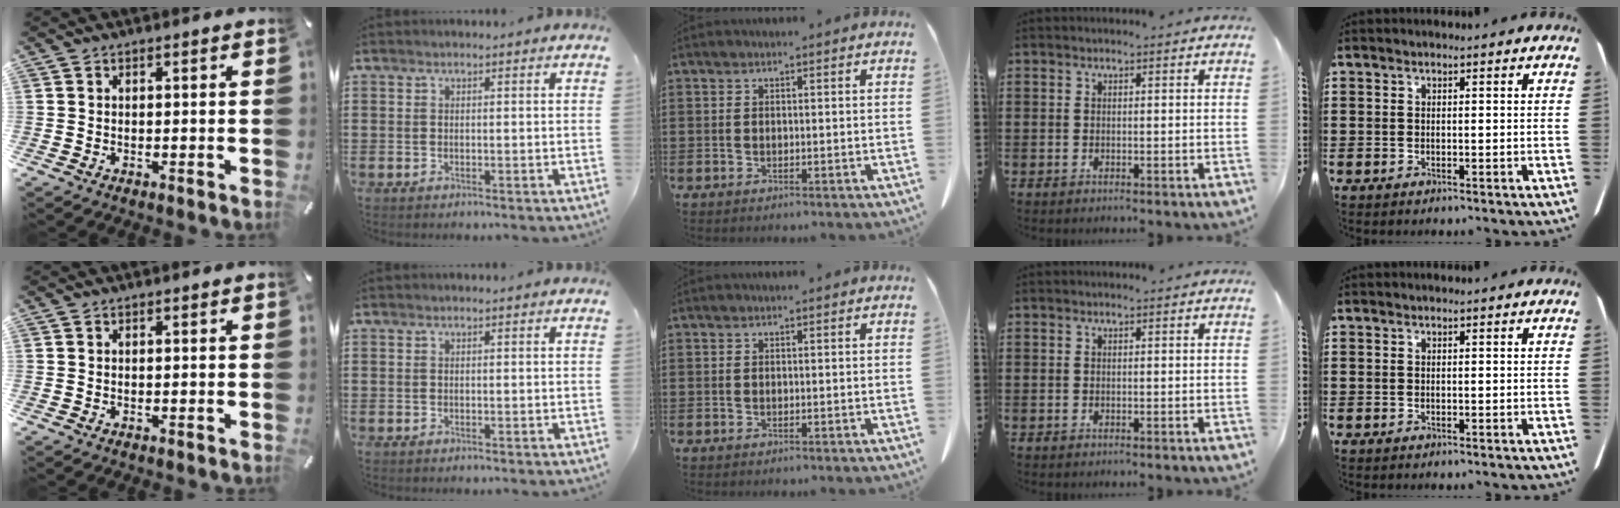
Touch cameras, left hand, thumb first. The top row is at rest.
{}